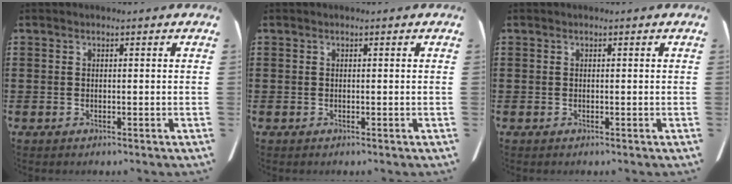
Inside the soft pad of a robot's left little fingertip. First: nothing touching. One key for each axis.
{"total": 0.0}
{"total": 0.0}